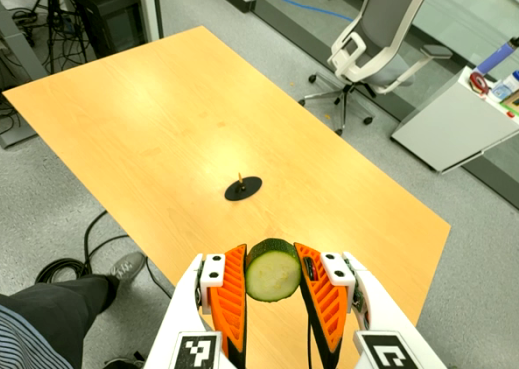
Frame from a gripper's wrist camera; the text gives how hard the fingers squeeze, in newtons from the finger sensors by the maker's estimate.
{"total": 10.2, "left": 9.6, "right": 10.7}